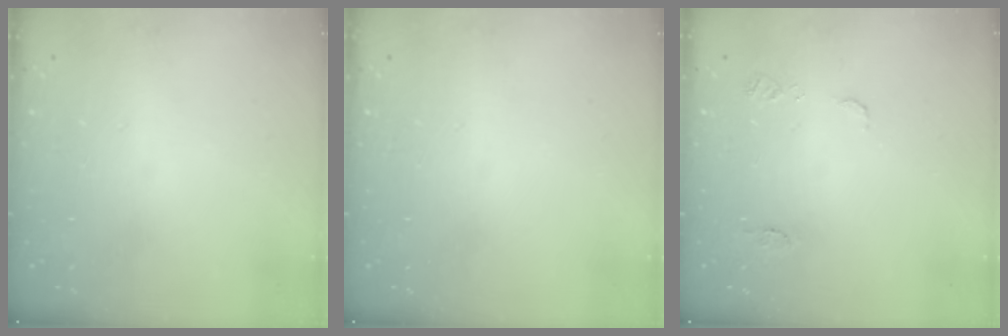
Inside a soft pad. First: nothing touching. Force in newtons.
{"total": 0.0}
{"total": 7.1, "press": 7.0, "slide": 0.7}